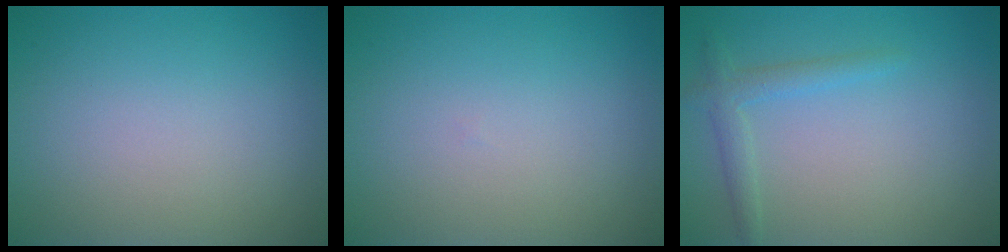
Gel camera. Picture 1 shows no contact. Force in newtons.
{"total": 0.0}
{"total": 1.9, "press": 1.9, "slide": 0.1}